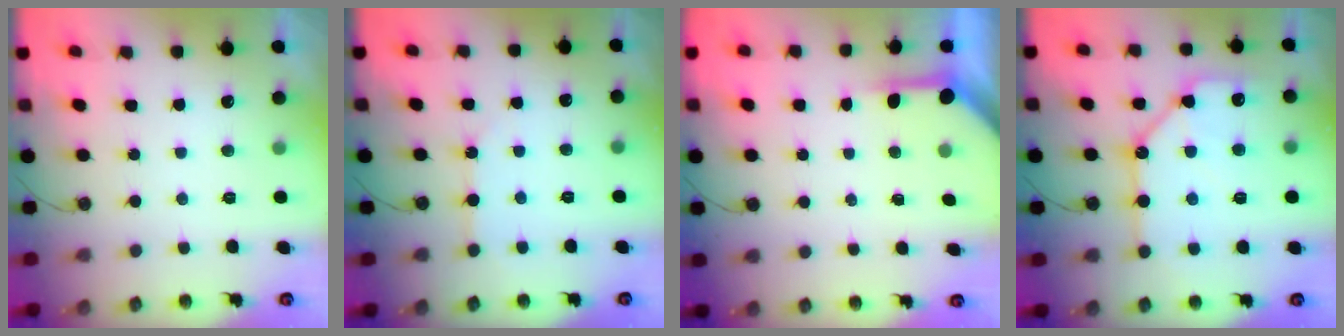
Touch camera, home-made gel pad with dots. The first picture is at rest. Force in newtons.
{"total": 4.2, "press": 4.2, "slide": 0.4}
{"total": 4.0, "press": 4.0, "slide": 0.5}
{"total": 13.5, "press": 13.4, "slide": 1.5}